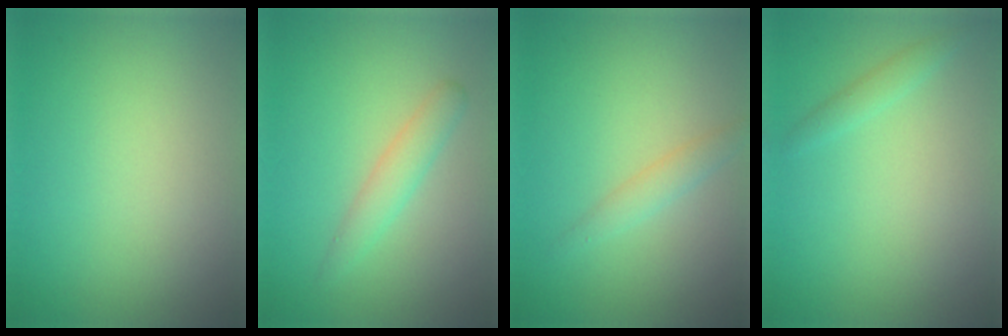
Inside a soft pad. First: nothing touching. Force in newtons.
{"total": 2.0, "press": 2.0, "slide": 0.0}
{"total": 1.5, "press": 1.5, "slide": 0.1}
{"total": 1.0, "press": 1.0, "slide": 0.1}